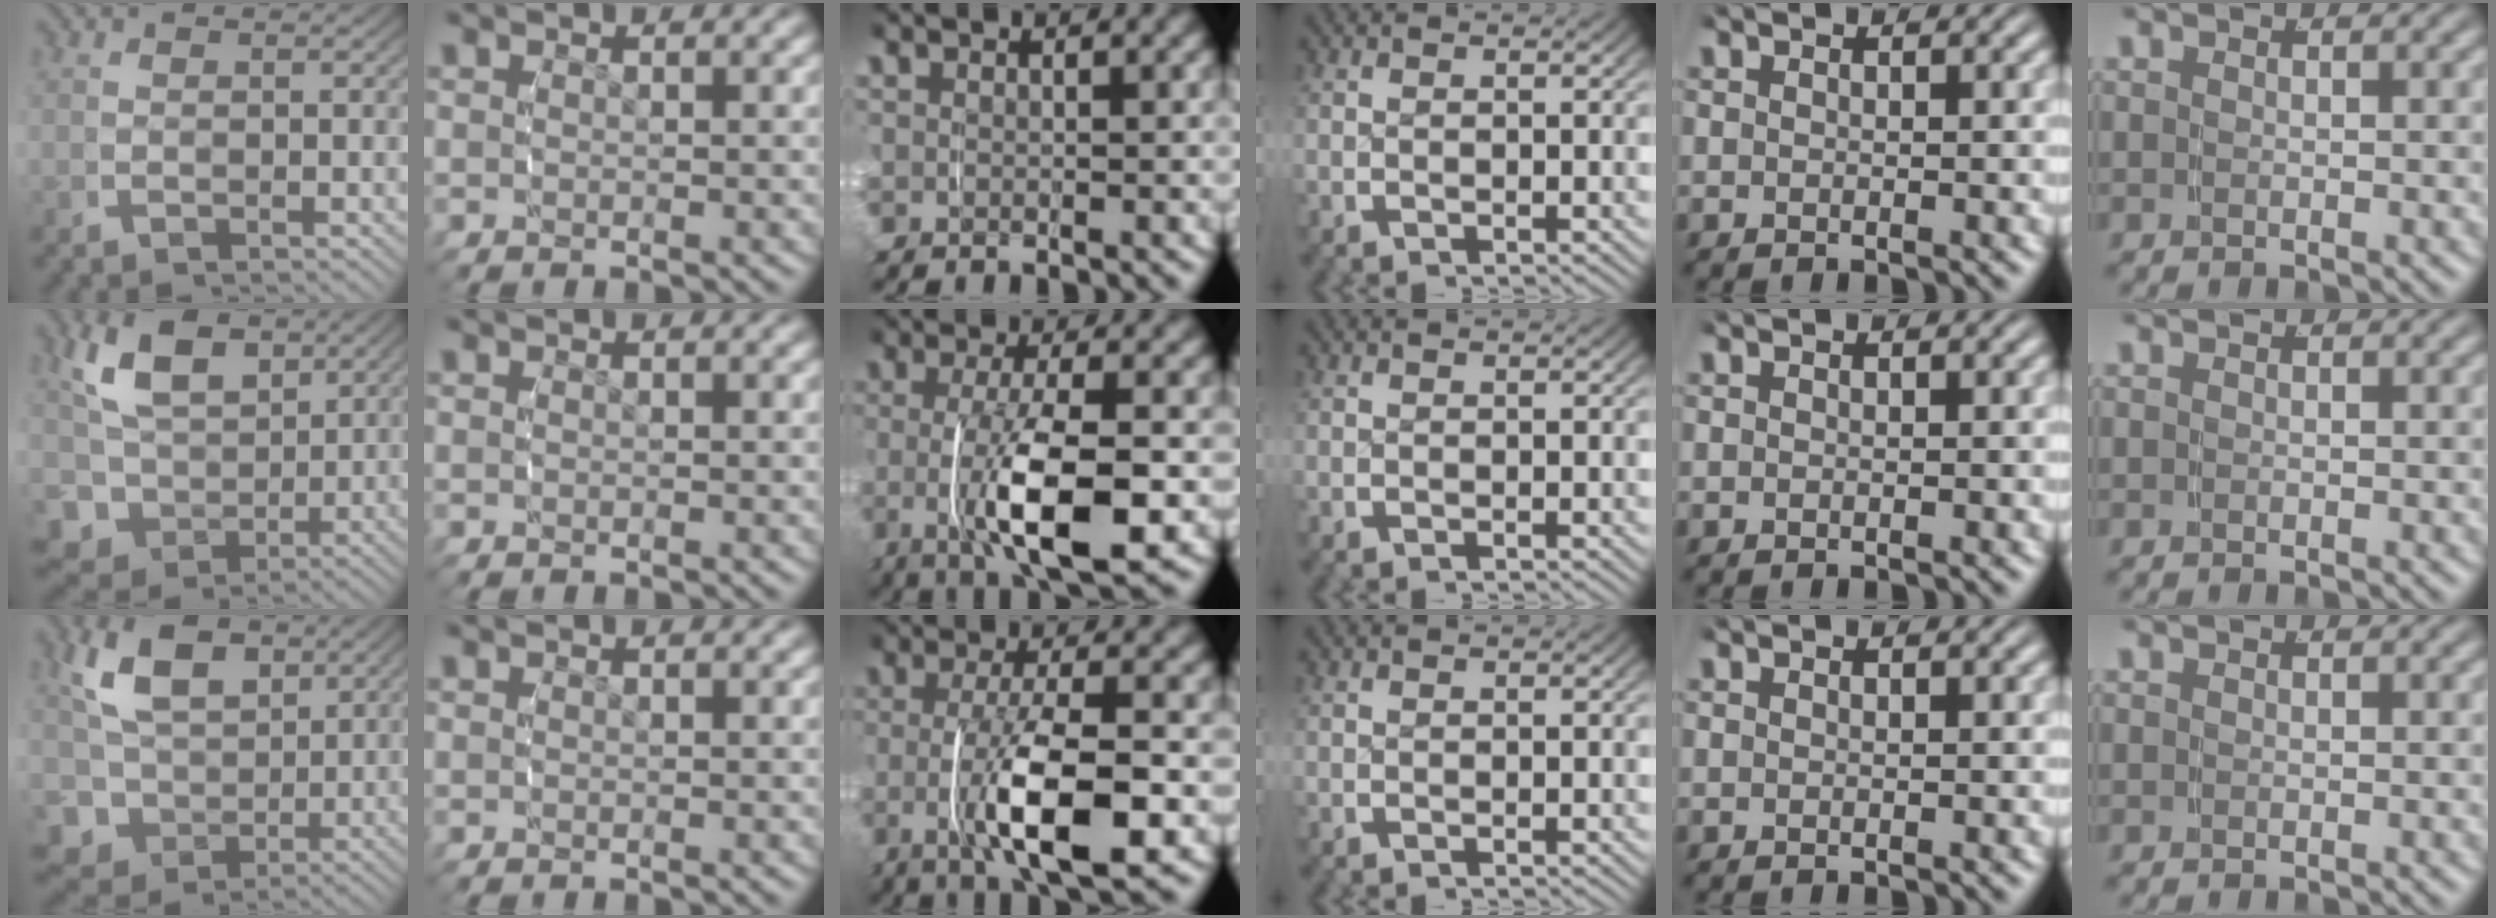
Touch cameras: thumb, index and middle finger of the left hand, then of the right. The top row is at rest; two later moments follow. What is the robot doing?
{"motion": "grasp_and_lifting", "object": "ribbon"}